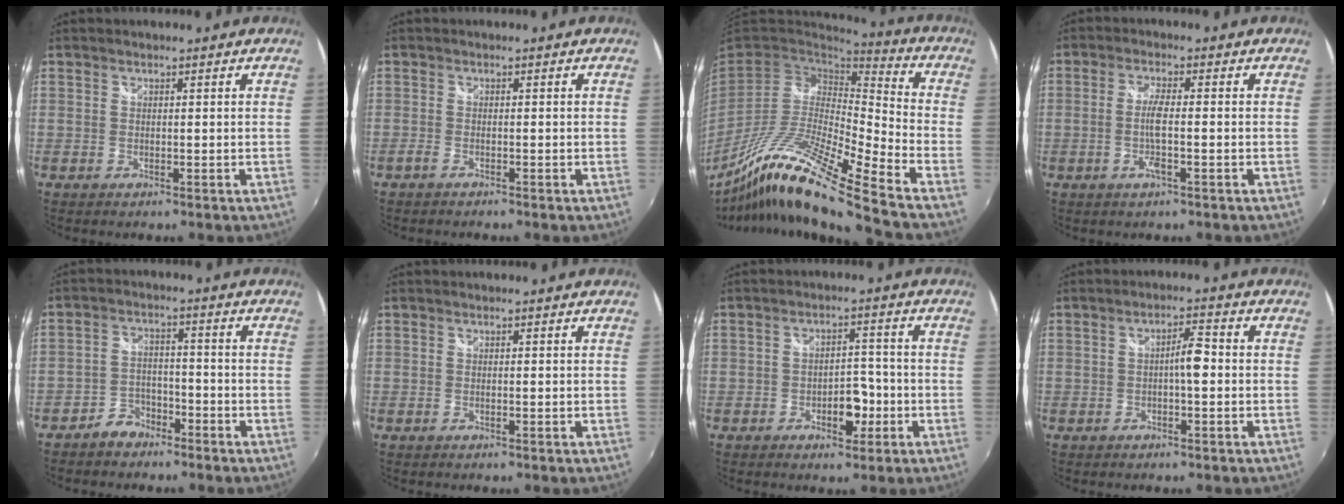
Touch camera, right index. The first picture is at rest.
{"total": 1.4, "force": [-1.2, 0.2, 0.6], "torque": [-0.017, -0.003, -0.026]}
{"total": 20.1, "force": [-14.2, 0.6, 14.2], "torque": [-0.257, -0.042, -0.270]}
{"total": 4.0, "force": [-1.3, 0.1, 3.8], "torque": [-0.074, -0.005, -0.024]}
{"total": 5.1, "force": [-4.1, 2.9, 0.9], "torque": [-0.032, 0.014, -0.072]}
{"total": 0.0}
{"total": 5.1, "force": [-2.2, 3.0, 3.5], "torque": [-0.059, 0.003, -0.027]}
{"total": 3.6, "force": [-0.6, 0.7, 3.5], "torque": [-0.057, 0.009, -0.011]}